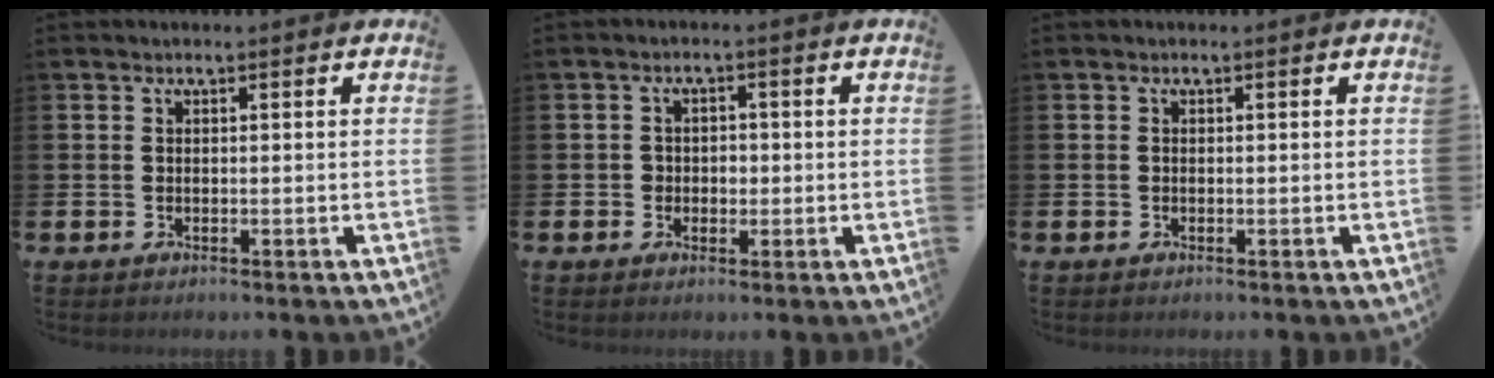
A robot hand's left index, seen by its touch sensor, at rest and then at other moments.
{"total": 1.9, "force": [-0.2, 1.8, 0.6], "torque": [-0.008, 0.005, -0.010]}
{"total": 0.0}